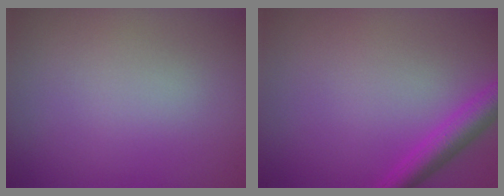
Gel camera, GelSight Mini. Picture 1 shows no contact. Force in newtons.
{"total": 3.0, "press": 3.0, "slide": 0.1}